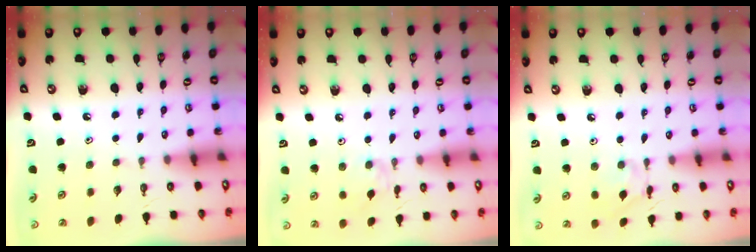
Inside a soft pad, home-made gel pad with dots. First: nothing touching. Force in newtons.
{"total": 2.8, "press": 2.8, "slide": 0.5}
{"total": 5.4, "press": 5.4, "slide": 0.6}